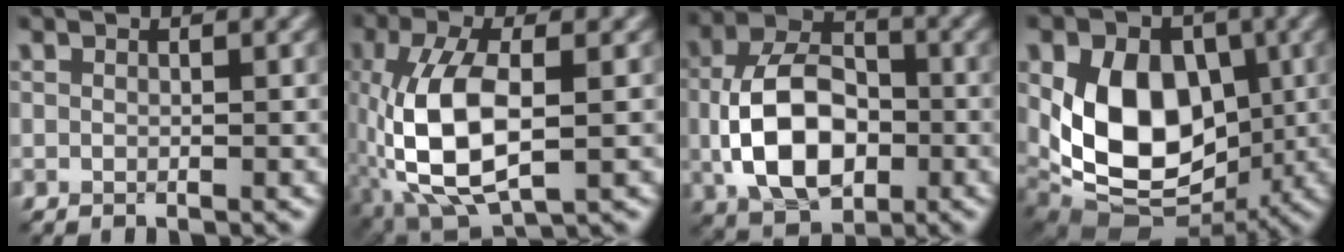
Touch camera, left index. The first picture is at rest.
{"total": 9.6, "force": [-1.6, 4.4, 8.4], "torque": [-0.184, 0.001, -0.031]}
{"total": 9.6, "force": [-1.3, 6.2, 7.2], "torque": [-0.146, 0.005, -0.029]}
{"total": 11.6, "force": [0.2, 8.2, 8.2], "torque": [-0.143, -0.015, 0.005]}